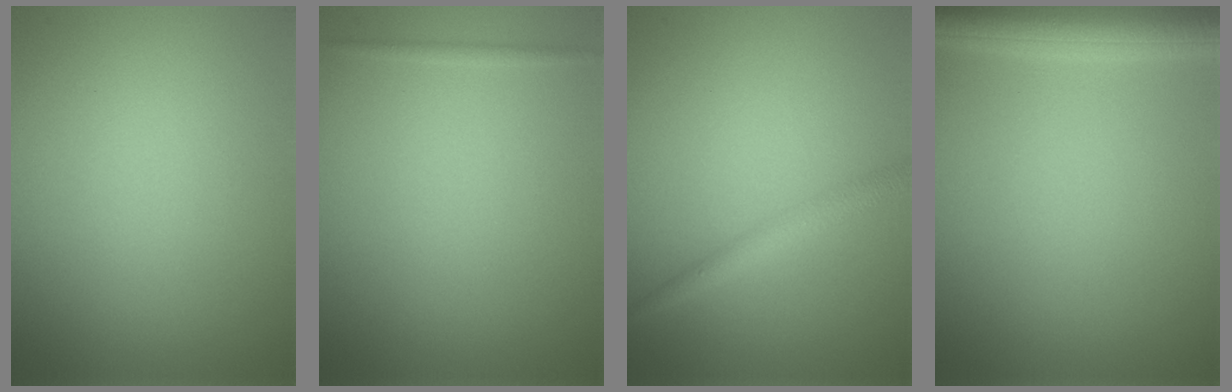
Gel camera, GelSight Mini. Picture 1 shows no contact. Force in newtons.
{"total": 0.5, "press": 0.5, "slide": 0.1}
{"total": 2.1, "press": 2.1, "slide": 0.1}
{"total": 4.9, "press": 4.9, "slide": 0.2}